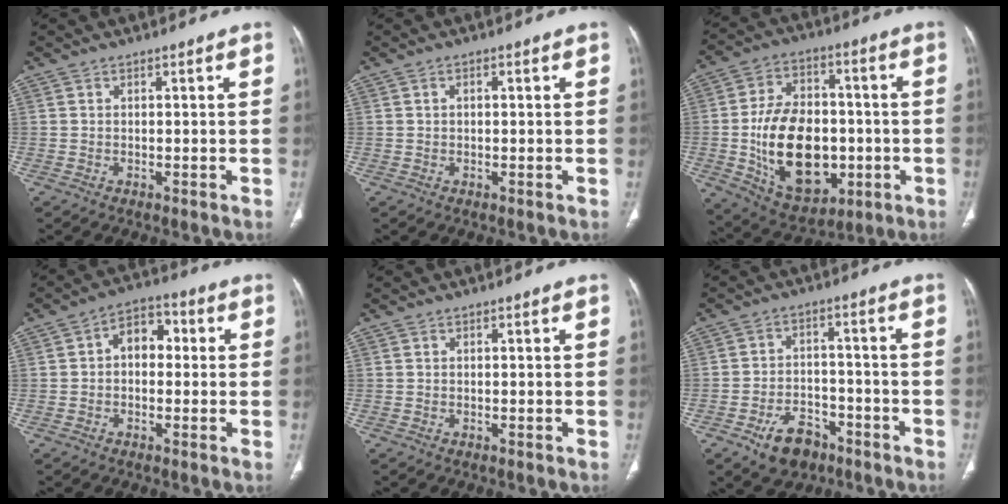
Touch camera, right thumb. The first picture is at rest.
{"total": 0.8, "force": [0.2, 0.5, 0.6], "torque": [-0.012, 0.003, 0.004]}
{"total": 21.5, "force": [-3.4, 14.3, 15.7], "torque": [-0.228, 0.015, -0.031]}
{"total": 8.8, "force": [1.4, 5.8, 6.5], "torque": [-0.074, 0.024, 0.014]}
{"total": 0.0}
{"total": 8.7, "force": [-5.2, 5.6, 4.3], "torque": [-0.050, 0.034, -0.079]}